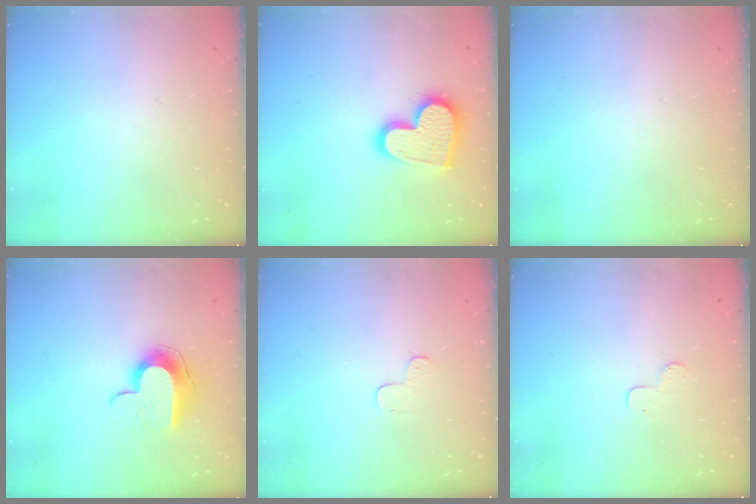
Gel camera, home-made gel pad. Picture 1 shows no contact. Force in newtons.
{"total": 17.0, "press": 16.9, "slide": 1.4}
{"total": 0.0}
{"total": 9.8, "press": 9.8, "slide": 0.6}
{"total": 3.9, "press": 3.9, "slide": 0.4}
{"total": 3.8, "press": 3.7, "slide": 0.4}